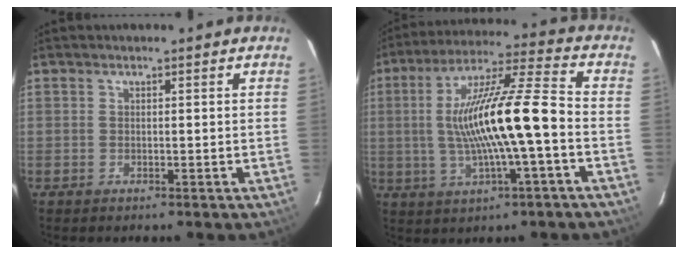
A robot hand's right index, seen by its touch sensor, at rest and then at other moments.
{"total": 16.3, "force": [-2.0, 1.5, 16.1], "torque": [-0.297, 0.008, -0.031]}